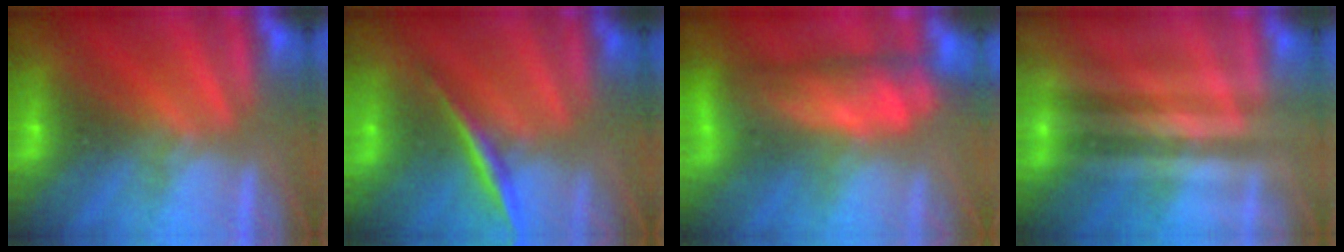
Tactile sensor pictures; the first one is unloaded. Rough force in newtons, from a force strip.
{"total": 1.7}
{"total": 6.2}
{"total": 1.9}